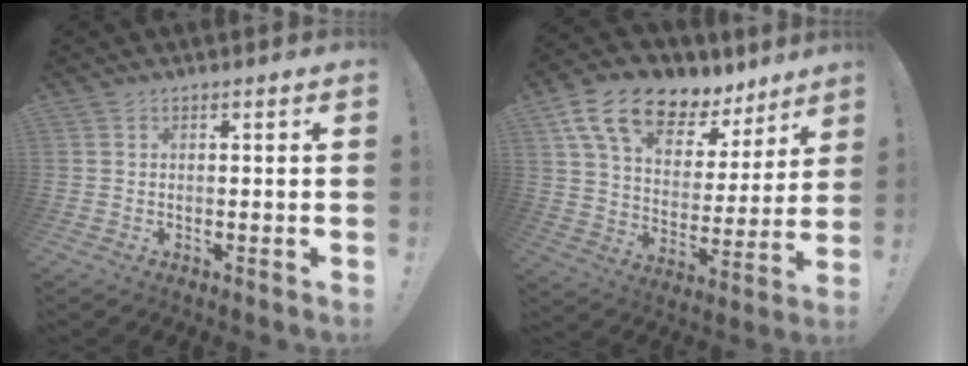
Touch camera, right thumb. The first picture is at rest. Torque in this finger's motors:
{"motor_torque": [0.82, 2.18, 0.41, 0.01, 0.25]}